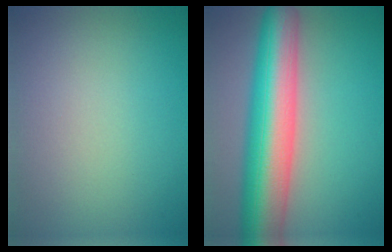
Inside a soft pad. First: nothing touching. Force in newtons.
{"total": 10.9, "press": 10.9, "slide": 0.1}